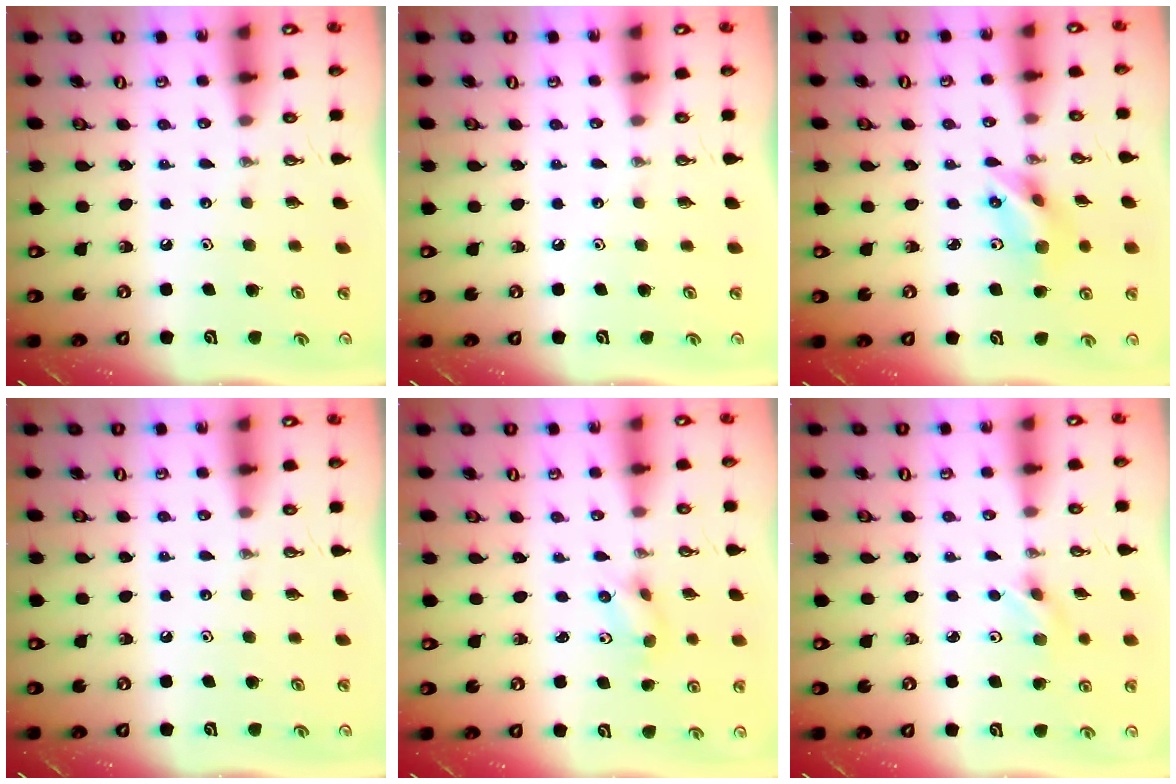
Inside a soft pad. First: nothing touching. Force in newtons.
{"total": 0.0}
{"total": 7.6, "press": 7.1, "slide": 2.9}
{"total": 0.0}
{"total": 2.8, "press": 2.6, "slide": 1.1}
{"total": 2.5, "press": 2.5, "slide": 0.5}